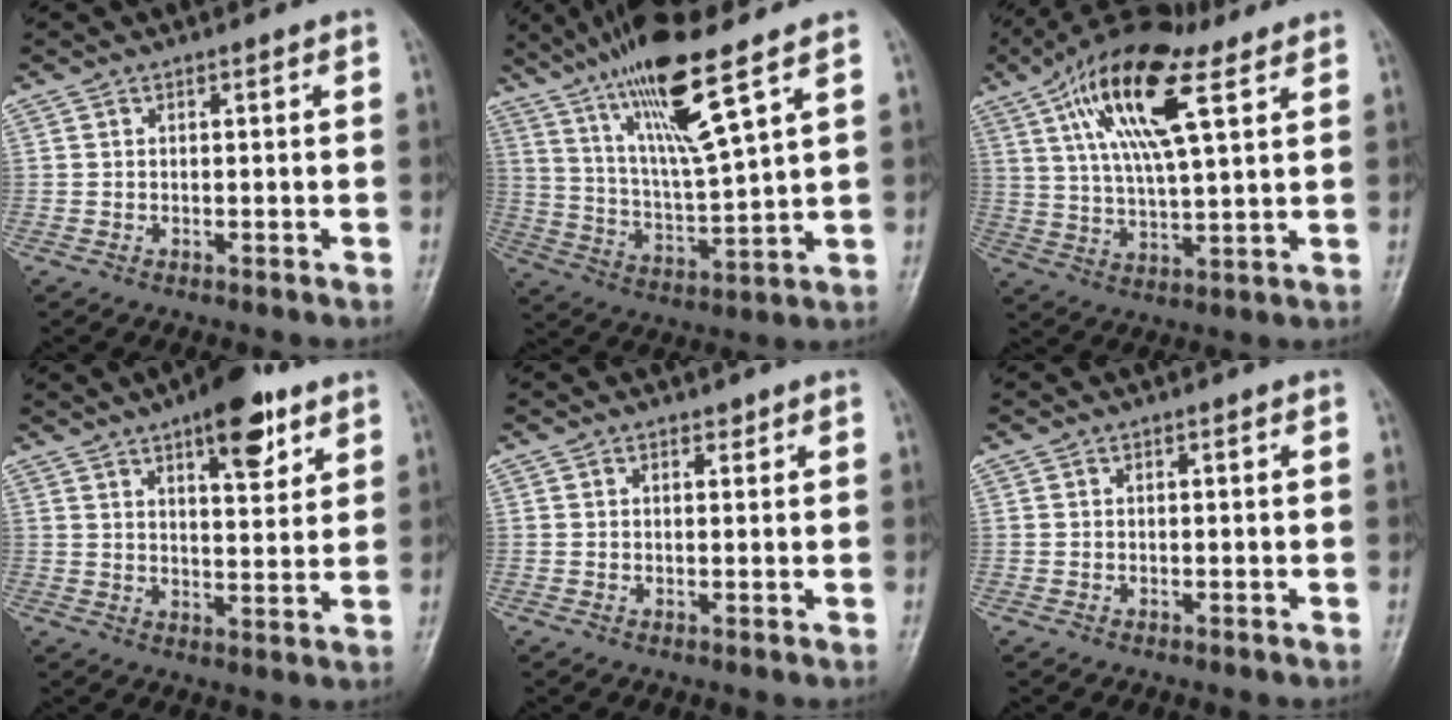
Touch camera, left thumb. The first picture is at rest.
{"total": 17.0, "force": [10.1, 2.7, 13.5], "torque": [-0.246, -0.045, 0.193]}
{"total": 18.6, "force": [8.8, 6.4, 15.1], "torque": [-0.260, -0.011, 0.152]}
{"total": 11.4, "force": [6.6, 4.4, 8.2], "torque": [-0.090, -0.031, 0.094]}
{"total": 1.0, "force": [0.7, 0.6, 0.3], "torque": [0.003, -0.005, 0.008]}
{"total": 0.0}